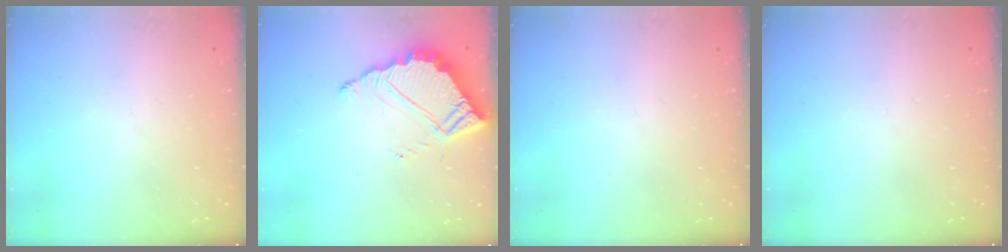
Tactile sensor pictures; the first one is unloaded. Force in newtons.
{"total": 7.4, "press": 7.4, "slide": 0.3}
{"total": 0.0}
{"total": 0.0}